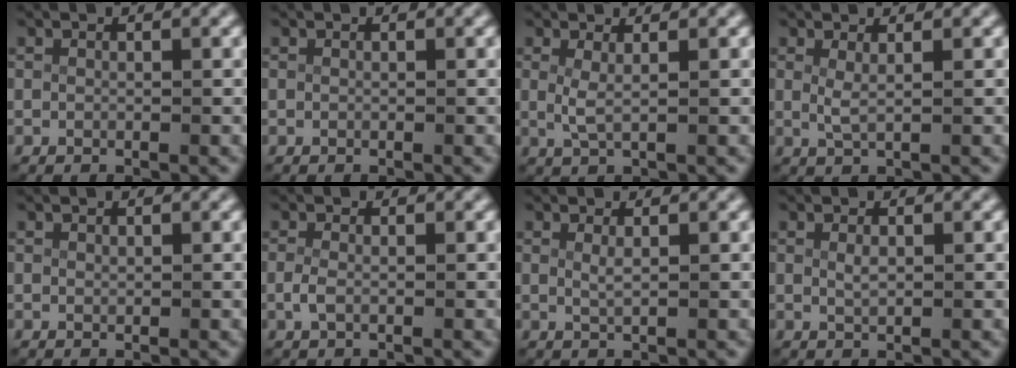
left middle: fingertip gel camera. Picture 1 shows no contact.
{"total": 0.0}
{"total": 1.6, "force": [0.4, 0.3, 1.5], "torque": [-0.044, -0.015, 0.017]}
{"total": 1.3, "force": [0.5, 0.0, 1.2], "torque": [-0.036, -0.015, 0.019]}
{"total": 0.0}
{"total": 1.0, "force": [-0.4, 0.3, 0.9], "torque": [-0.033, -0.012, -0.002]}
{"total": 1.0, "force": [0.4, -0.2, 0.9], "torque": [-0.024, -0.012, 0.016]}
{"total": 0.8, "force": [0.2, 0.0, 0.7], "torque": [-0.021, -0.010, 0.012]}